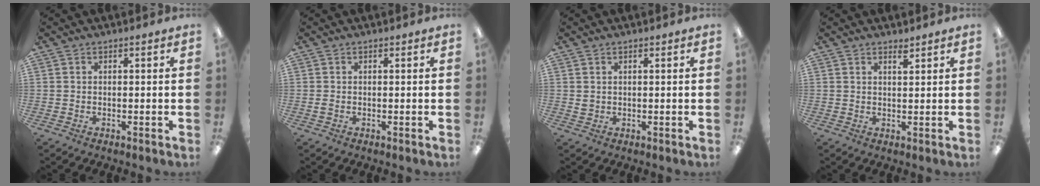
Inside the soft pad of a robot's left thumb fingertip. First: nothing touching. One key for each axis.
{"total": 0.9, "fx": 0.0, "fy": 0.5, "fz": 0.7, "tx": -0.013, "ty": 0.003, "tz": -0.001}
{"total": 1.2, "fx": 0.7, "fy": 0.9, "fz": 0.4, "tx": -0.010, "ty": 0.003, "tz": 0.012}
{"total": 1.9, "fx": 1.7, "fy": 0.2, "fz": 0.8, "tx": -0.012, "ty": -0.006, "tz": 0.029}